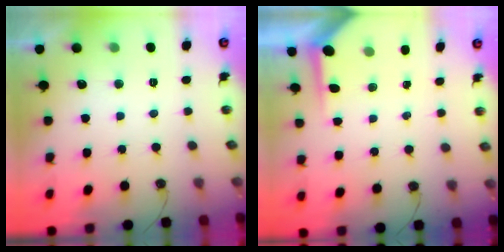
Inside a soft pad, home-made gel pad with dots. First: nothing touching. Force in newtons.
{"total": 4.0, "press": 3.9, "slide": 0.2}